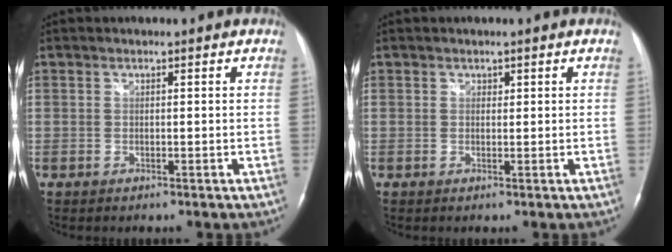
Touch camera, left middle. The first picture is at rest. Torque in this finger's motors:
{"motor_torque": [0.01, 0.20, 0.10, 0.01]}